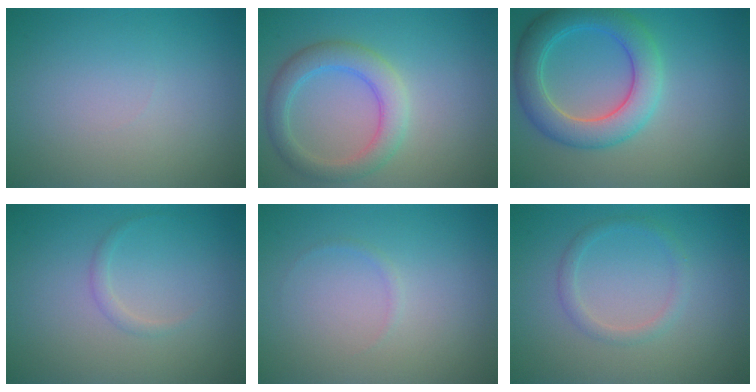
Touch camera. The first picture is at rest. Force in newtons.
{"total": 3.8, "press": 3.8, "slide": 0.2}
{"total": 5.8, "press": 5.8, "slide": 0.2}
{"total": 0.8, "press": 0.8, "slide": 0.1}
{"total": 1.2, "press": 1.2, "slide": 0.2}
{"total": 1.5, "press": 1.5, "slide": 0.1}